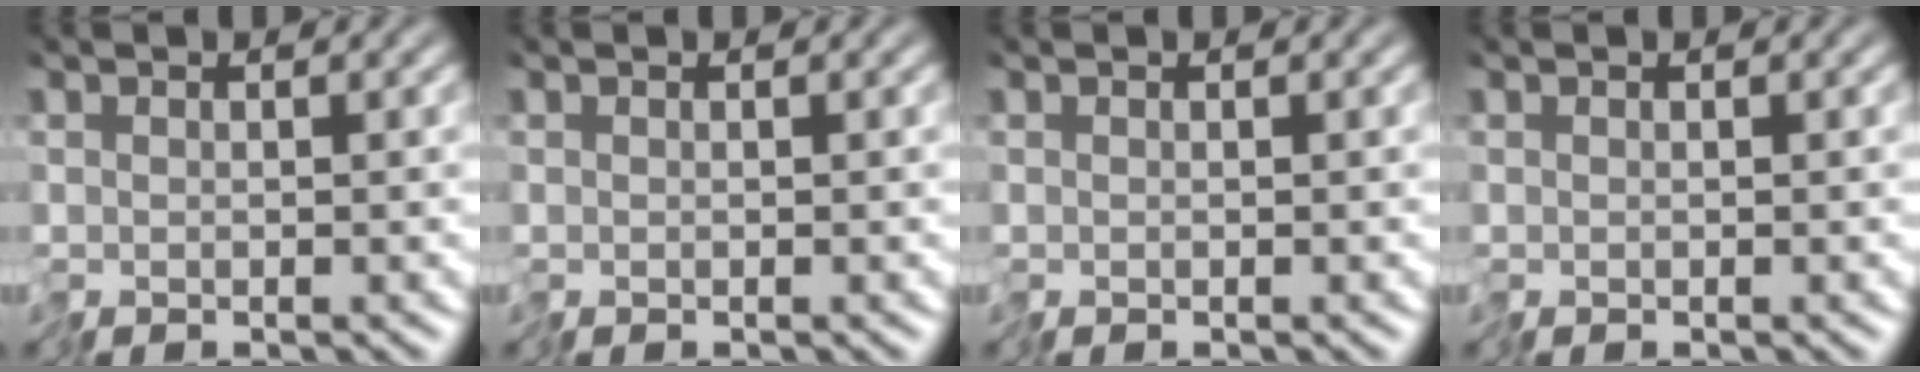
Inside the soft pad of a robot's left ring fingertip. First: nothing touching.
{"total": 0.0}
{"total": 0.0}
{"total": 0.0}